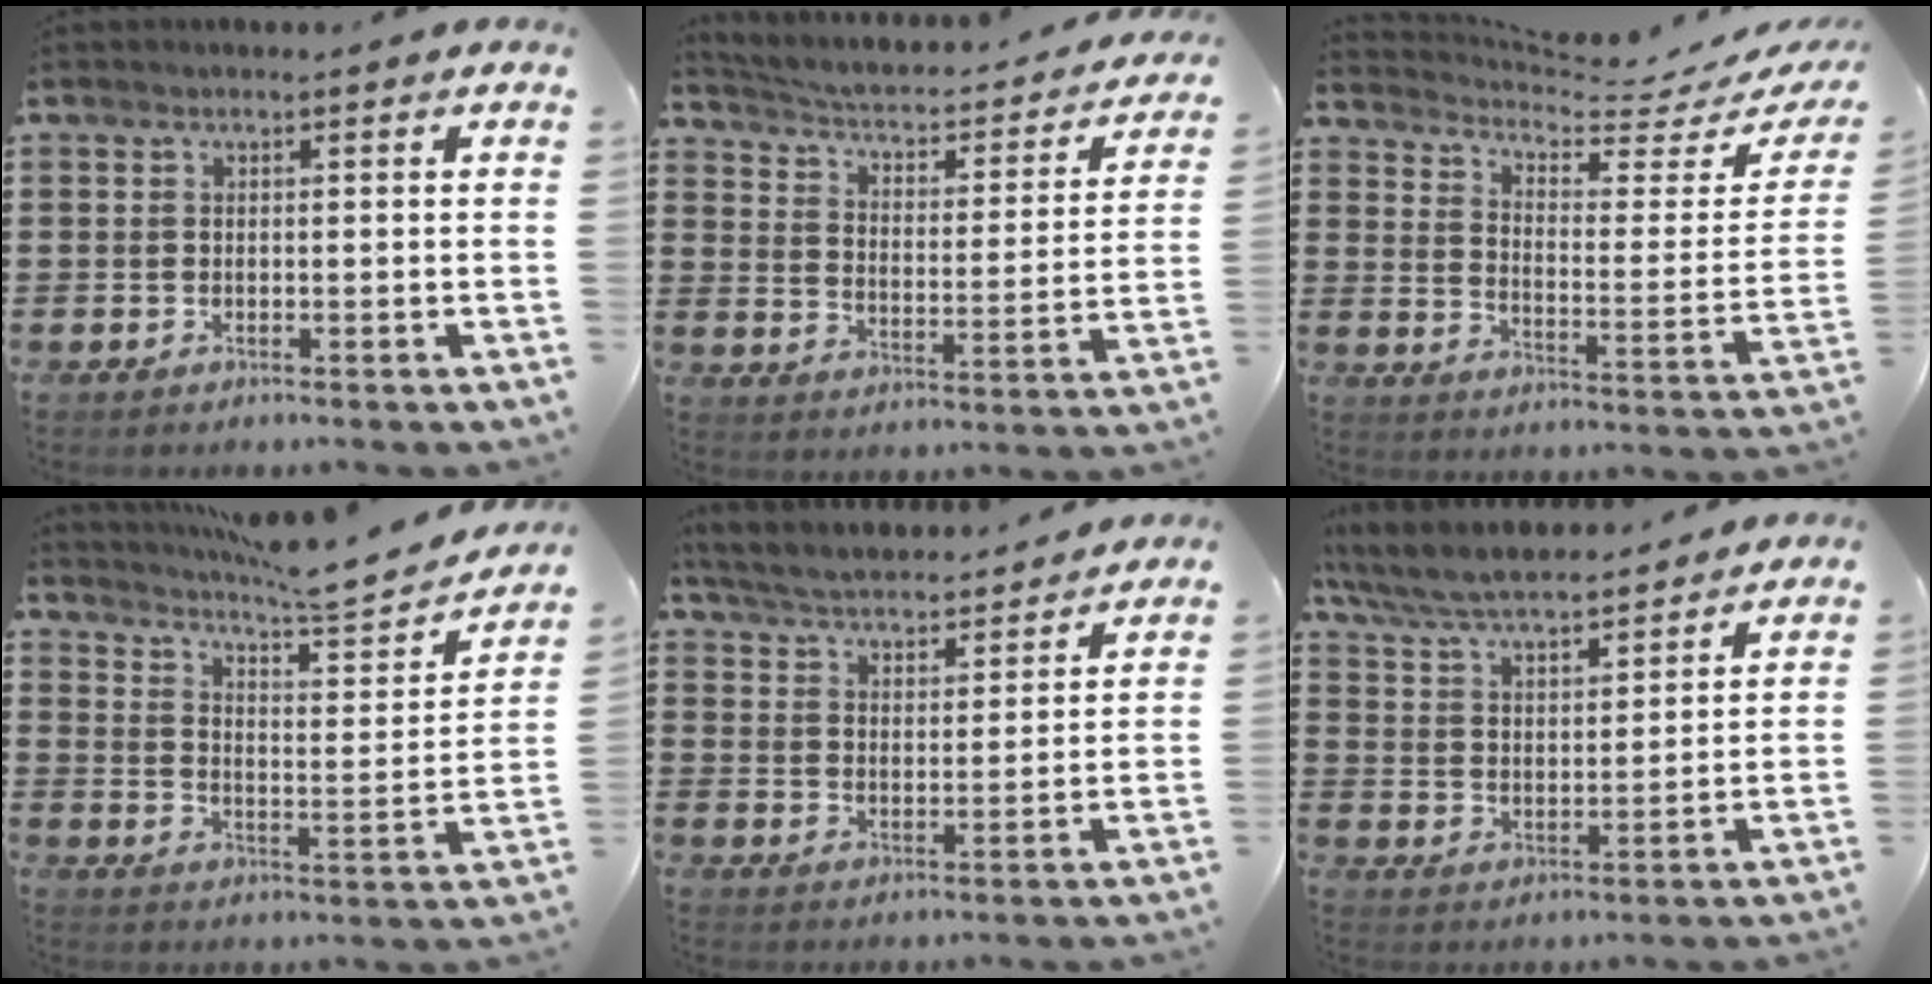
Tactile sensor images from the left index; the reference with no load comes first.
{"total": 2.2, "force": [1.8, 0.4, 1.3], "torque": [-0.040, -0.028, 0.017]}
{"total": 4.1, "force": [3.6, 0.7, 1.7], "torque": [-0.058, -0.033, 0.056]}
{"total": 6.5, "force": [5.9, 0.1, 2.8], "torque": [-0.065, -0.049, 0.091]}
{"total": 4.1, "force": [4.1, 0.0, 0.4], "torque": [-0.031, -0.031, 0.066]}
{"total": 6.8, "force": [6.4, 0.7, 2.2], "torque": [-0.069, -0.033, 0.111]}